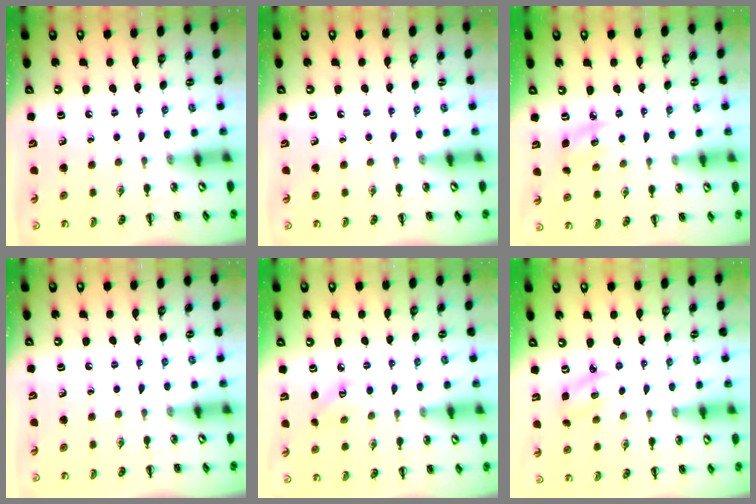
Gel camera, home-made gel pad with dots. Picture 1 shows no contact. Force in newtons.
{"total": 0.0}
{"total": 5.2, "press": 5.1, "slide": 1.2}
{"total": 0.0}
{"total": 2.9, "press": 2.8, "slide": 0.8}
{"total": 4.0, "press": 3.8, "slide": 1.1}